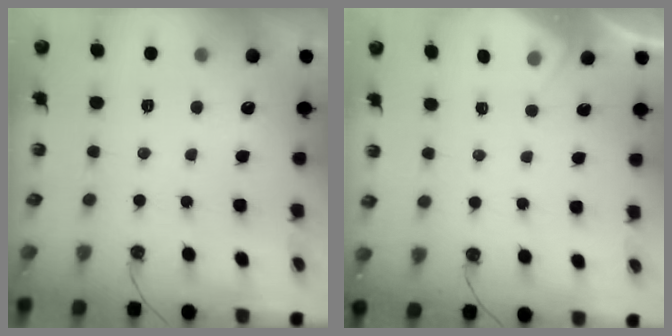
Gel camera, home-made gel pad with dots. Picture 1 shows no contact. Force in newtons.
{"total": 2.9, "press": 2.8, "slide": 0.5}